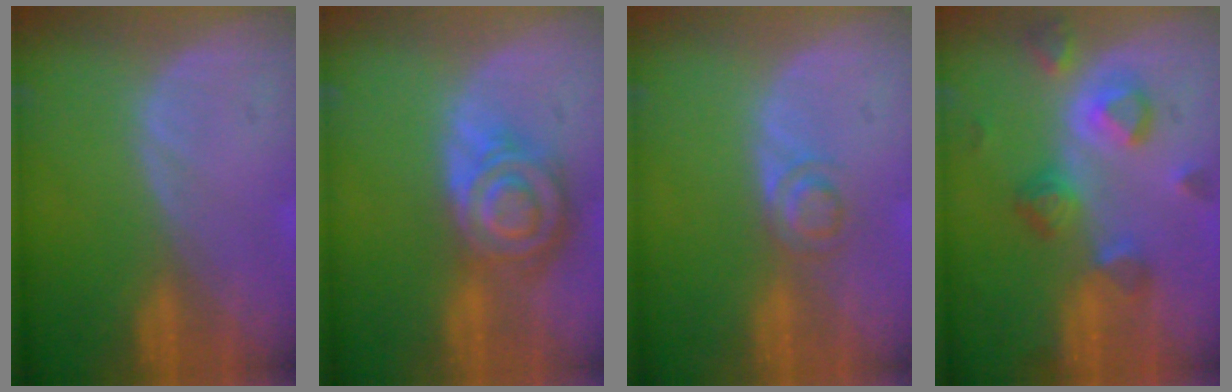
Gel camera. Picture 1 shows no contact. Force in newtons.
{"total": 8.6, "press": 7.5, "slide": 4.3}
{"total": 3.0, "press": 2.9, "slide": 0.2}
{"total": 7.2, "press": 7.1, "slide": 1.0}